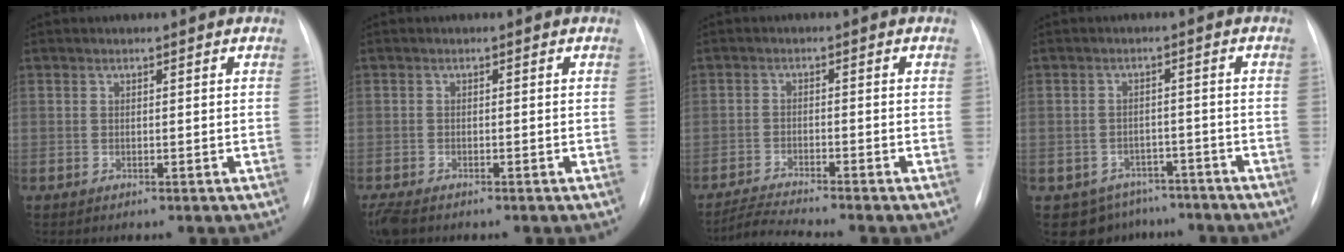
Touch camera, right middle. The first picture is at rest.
{"total": 4.0, "force": [-3.0, 1.6, 2.1], "torque": [-0.045, -0.011, -0.052]}
{"total": 4.9, "force": [-4.6, -1.3, 1.2], "torque": [-0.030, -0.021, -0.083]}
{"total": 7.1, "force": [-5.3, 4.6, 0.6], "torque": [0.004, 0.019, -0.068]}